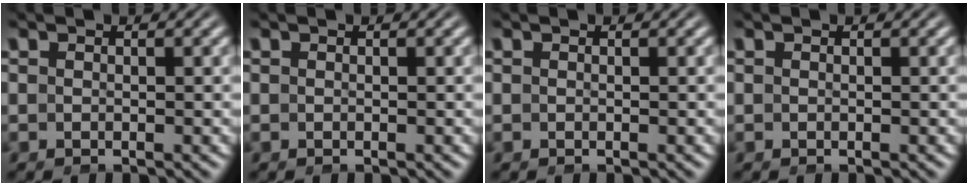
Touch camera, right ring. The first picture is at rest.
{"total": 0.0}
{"total": 0.0}
{"total": 0.0}